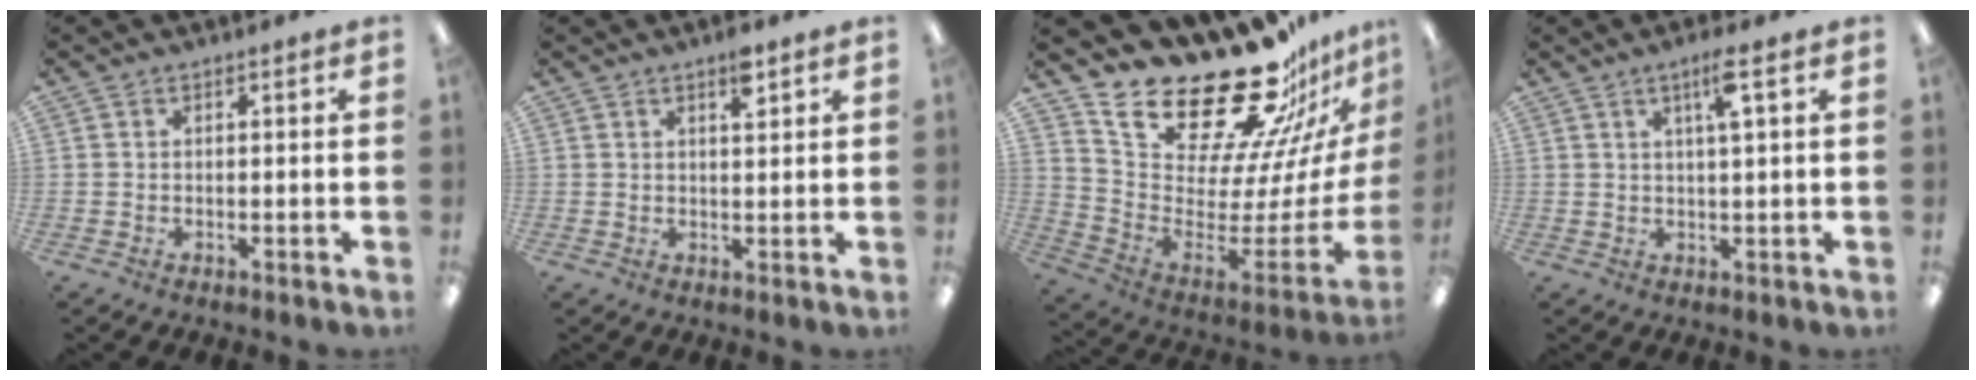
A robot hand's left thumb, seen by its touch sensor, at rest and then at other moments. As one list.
[{"total": 3.8, "force": [2.7, 1.2, 2.4], "torque": [-0.030, -0.009, 0.041]}, {"total": 27.9, "force": [22.6, 10.0, 12.9], "torque": [-0.192, -0.188, 0.414]}, {"total": 4.9, "force": [2.5, 0.6, 4.2], "torque": [-0.072, -0.003, 0.037]}]